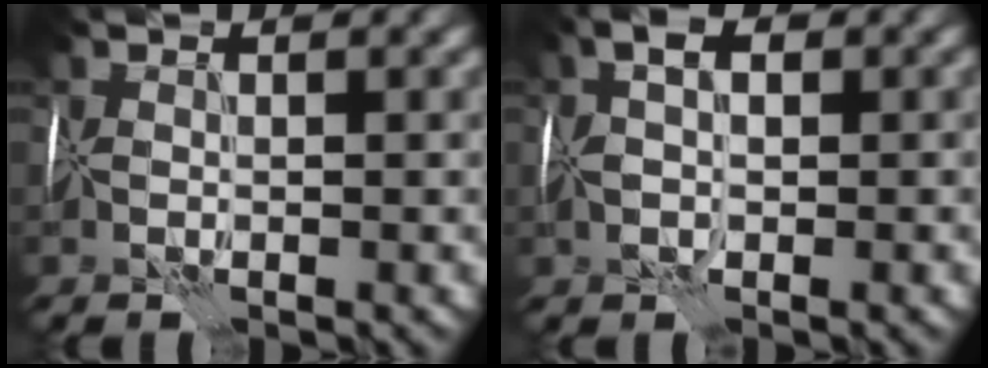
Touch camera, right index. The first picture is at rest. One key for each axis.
{"total": 2.7, "fx": 0.3, "fy": 1.5, "fz": 2.2, "tx": -0.035, "ty": 0.005, "tz": -0.001}